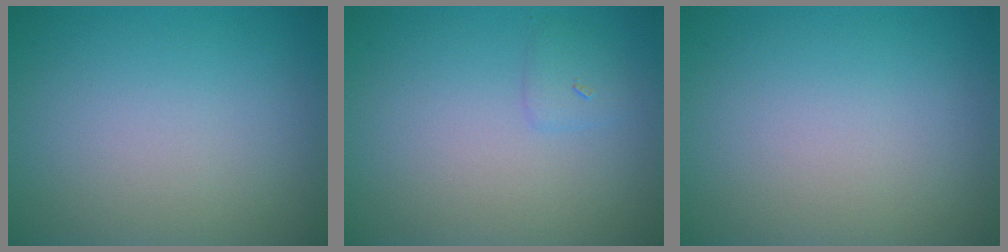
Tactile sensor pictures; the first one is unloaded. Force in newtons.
{"total": 0.5, "press": 0.5, "slide": 0.0}
{"total": 0.0}